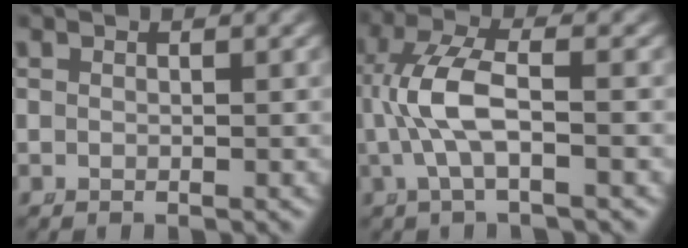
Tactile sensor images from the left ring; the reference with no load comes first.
{"total": 4.8, "force": [-0.1, 1.6, 4.5], "torque": [-0.107, 0.000, 0.002]}